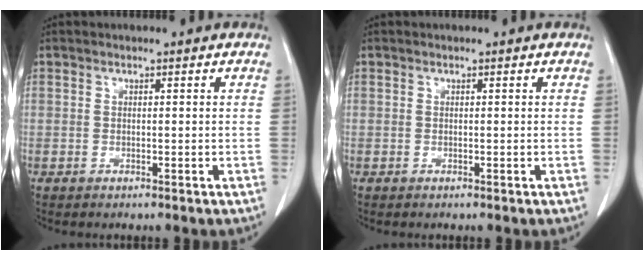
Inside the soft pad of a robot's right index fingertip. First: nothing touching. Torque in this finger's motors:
{"motor_torque": [0.00, 0.00, 0.00, 0.00]}